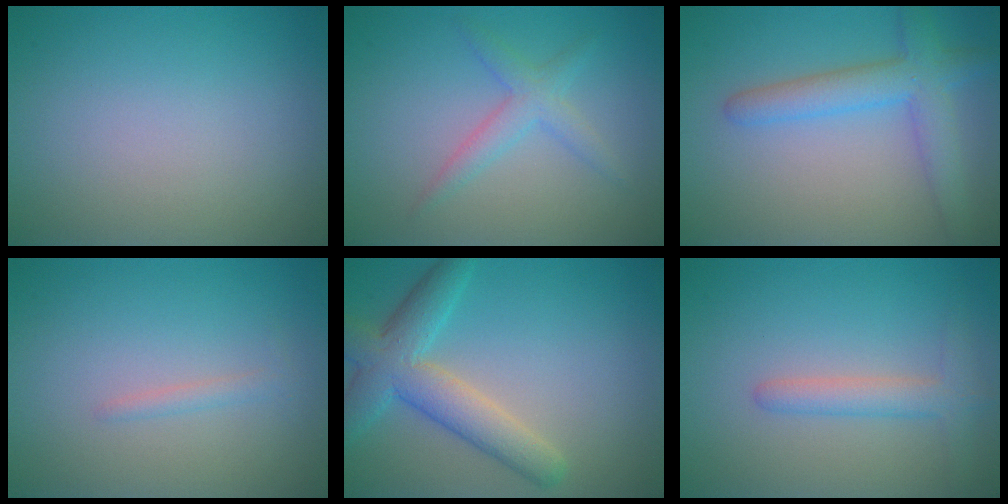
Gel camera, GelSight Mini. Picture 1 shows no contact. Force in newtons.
{"total": 2.3, "press": 2.3, "slide": 0.2}
{"total": 4.4, "press": 4.4, "slide": 0.2}
{"total": 1.0, "press": 1.0, "slide": 0.0}
{"total": 5.6, "press": 5.6, "slide": 0.4}
{"total": 2.6, "press": 2.6, "slide": 0.1}